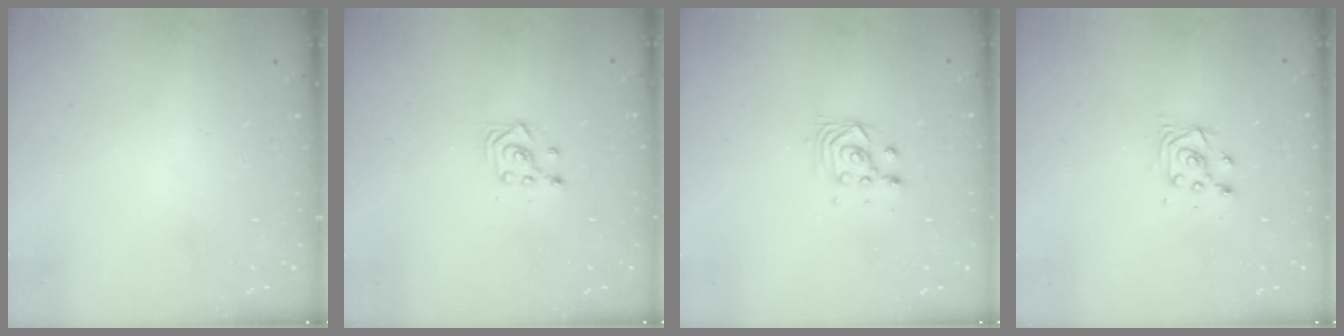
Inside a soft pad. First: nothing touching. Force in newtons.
{"total": 3.0, "press": 3.0, "slide": 0.5}
{"total": 2.8, "press": 2.8, "slide": 0.2}
{"total": 4.7, "press": 4.7, "slide": 0.5}